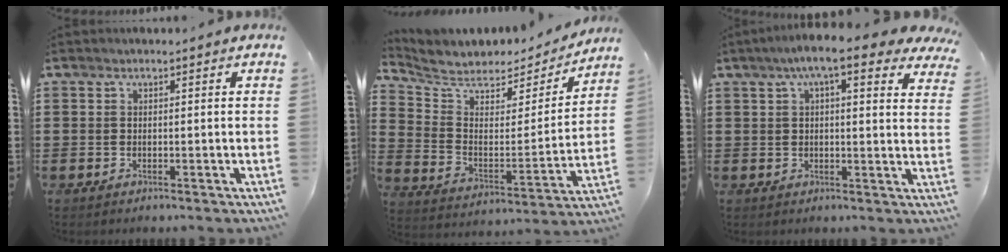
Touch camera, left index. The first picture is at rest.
{"total": 5.6, "force": [5.1, 2.1, 1.3], "torque": [-0.061, -0.043, 0.085]}
{"total": 7.8, "force": [5.4, 0.9, 5.6], "torque": [-0.105, -0.007, 0.089]}